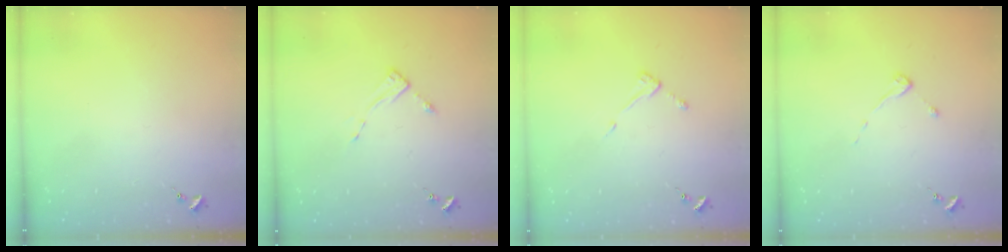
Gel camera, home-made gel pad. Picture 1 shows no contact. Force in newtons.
{"total": 2.6, "press": 2.6, "slide": 0.3}
{"total": 3.8, "press": 3.8, "slide": 0.4}
{"total": 2.7, "press": 2.7, "slide": 0.3}